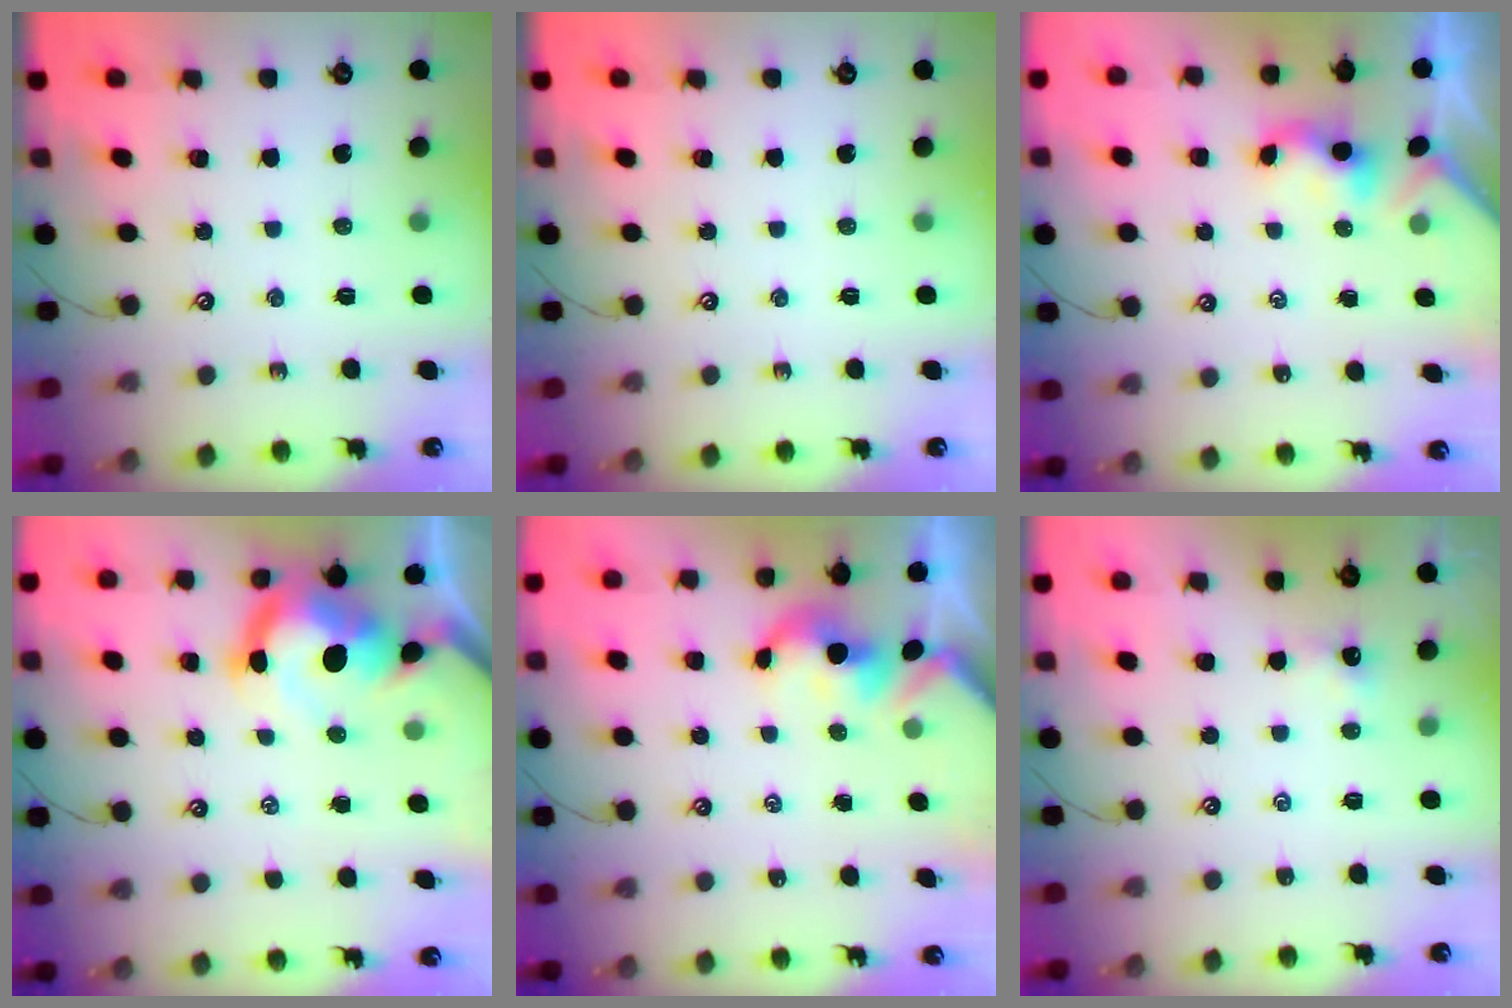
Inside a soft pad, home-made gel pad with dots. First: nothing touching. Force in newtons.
{"total": 0.0}
{"total": 1.1, "press": 1.0, "slide": 0.4}
{"total": 13.0, "press": 12.8, "slide": 1.7}
{"total": 1.5, "press": 1.5, "slide": 0.1}
{"total": 1.4, "press": 1.4, "slide": 0.2}